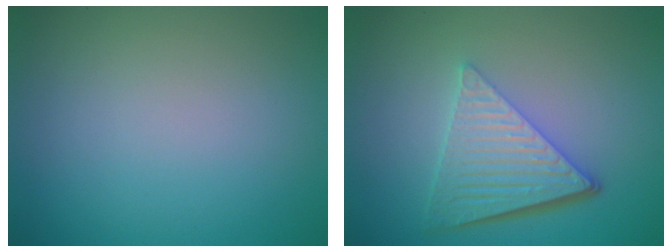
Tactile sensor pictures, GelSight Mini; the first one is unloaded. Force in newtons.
{"total": 6.2, "press": 4.2, "slide": 4.5}